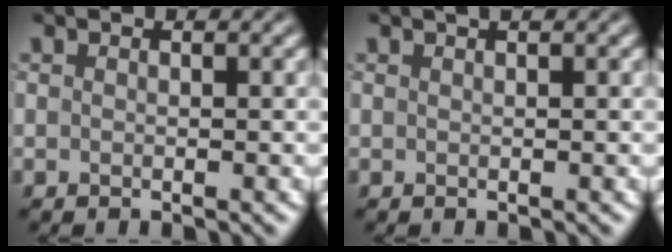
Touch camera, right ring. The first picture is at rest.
{"total": 0.8, "force": [0.5, 0.2, 0.6], "torque": [-0.004, 0.002, 0.007]}